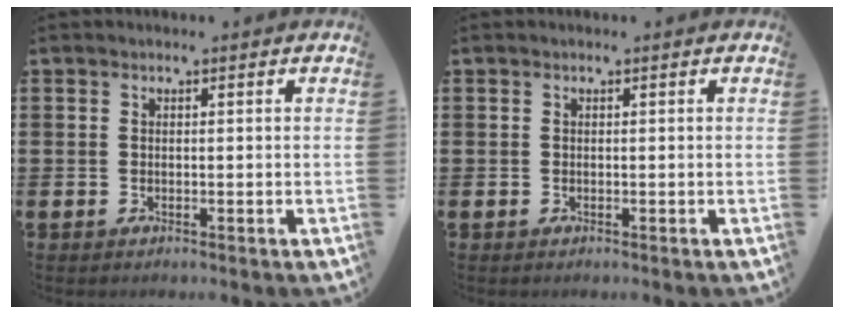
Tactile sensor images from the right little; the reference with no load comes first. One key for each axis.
{"total": 0.0}